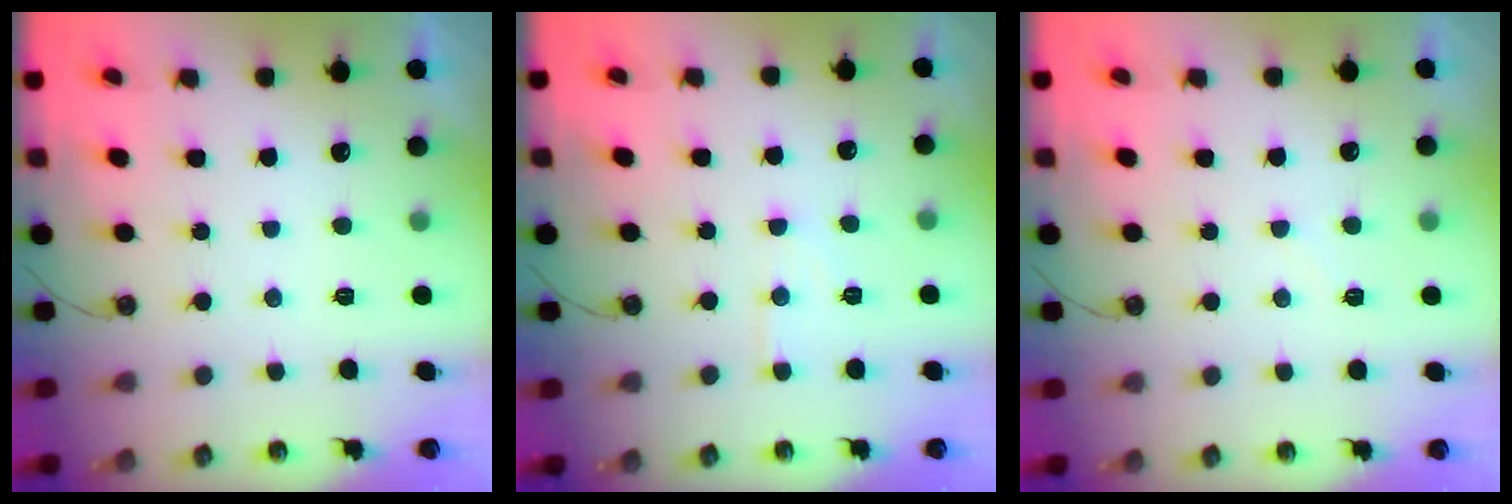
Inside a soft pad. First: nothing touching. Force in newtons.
{"total": 6.7, "press": 6.7, "slide": 0.7}
{"total": 3.9, "press": 3.8, "slide": 0.5}